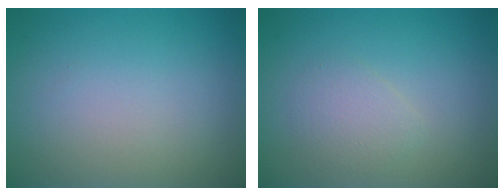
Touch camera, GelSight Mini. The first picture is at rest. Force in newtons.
{"total": 1.8, "press": 1.8, "slide": 0.1}